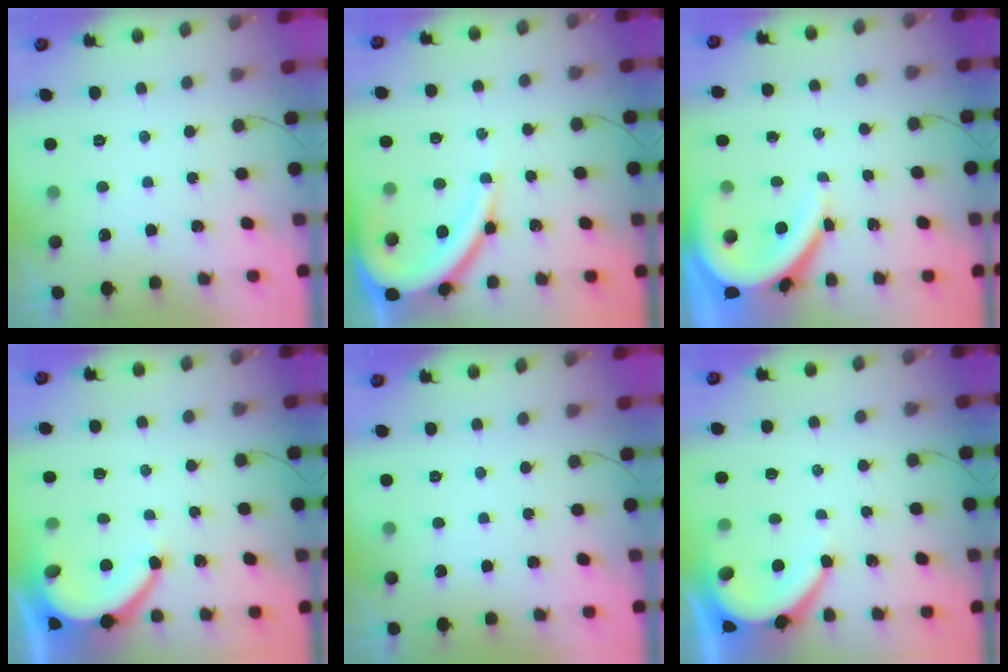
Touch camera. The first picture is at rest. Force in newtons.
{"total": 13.0, "press": 13.0, "slide": 1.3}
{"total": 9.6, "press": 9.5, "slide": 1.2}
{"total": 8.1, "press": 8.1, "slide": 0.4}
{"total": 0.0}
{"total": 6.0, "press": 6.0, "slide": 0.5}